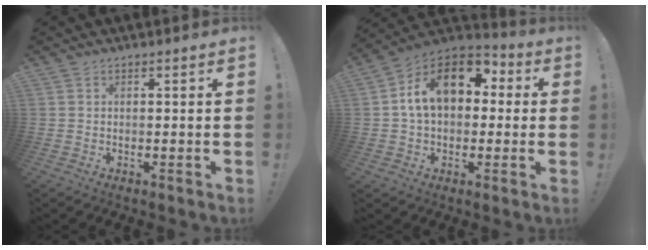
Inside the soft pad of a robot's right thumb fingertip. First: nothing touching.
{"total": 17.0, "force": [4.6, 11.4, 11.8], "torque": [-0.186, 0.007, 0.084]}